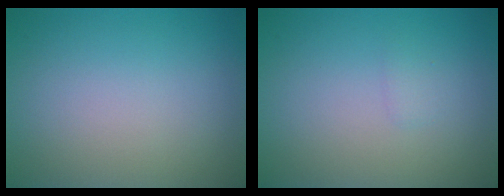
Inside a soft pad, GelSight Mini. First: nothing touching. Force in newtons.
{"total": 0.7, "press": 0.7, "slide": 0.1}